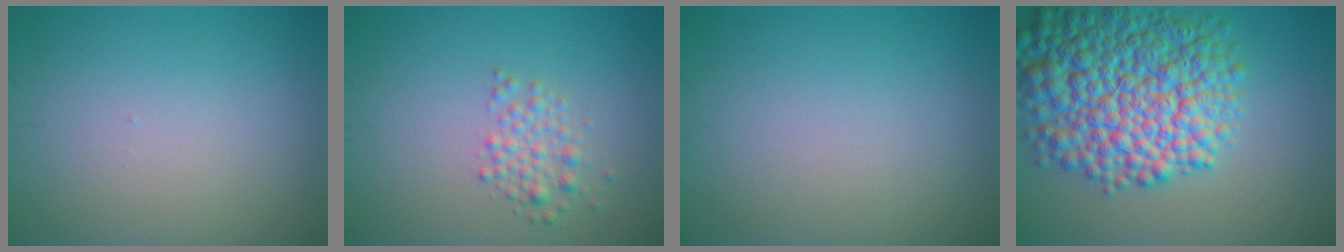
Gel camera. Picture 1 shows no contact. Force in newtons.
{"total": 2.1, "press": 2.1, "slide": 0.0}
{"total": 0.0}
{"total": 11.9, "press": 11.9, "slide": 0.3}